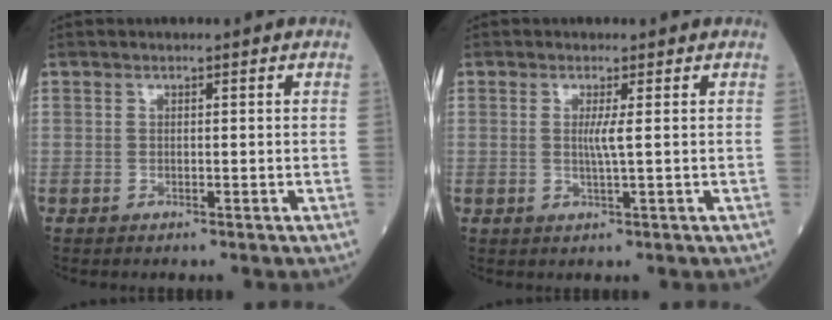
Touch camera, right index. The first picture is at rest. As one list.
[{"total": 2.0, "force": [0.4, -0.5, 1.9], "torque": [-0.041, -0.003, 0.007]}]